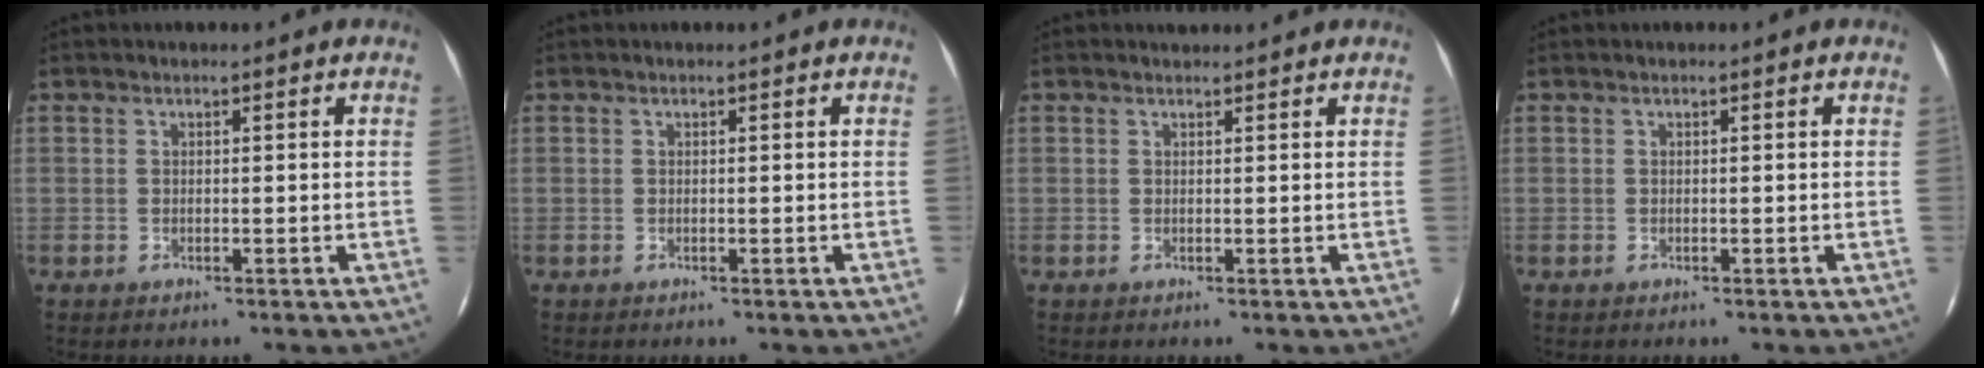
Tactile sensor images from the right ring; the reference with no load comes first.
{"total": 0.0}
{"total": 0.8, "force": [0.8, 0.2, 0.1], "torque": [-0.004, 0.005, 0.013]}
{"total": 0.0}